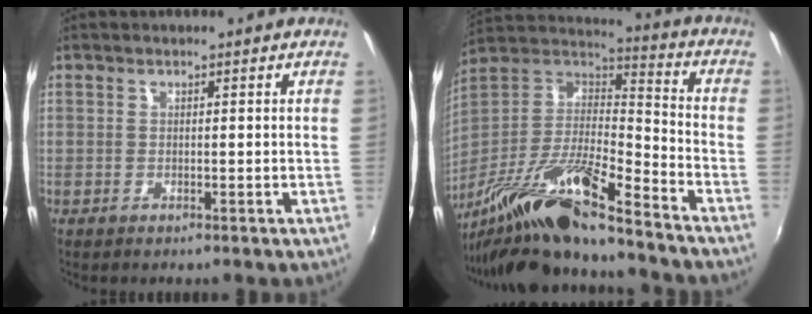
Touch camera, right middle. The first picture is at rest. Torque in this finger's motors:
{"motor_torque": [1.07, -1.07, 0.81, 0.21]}